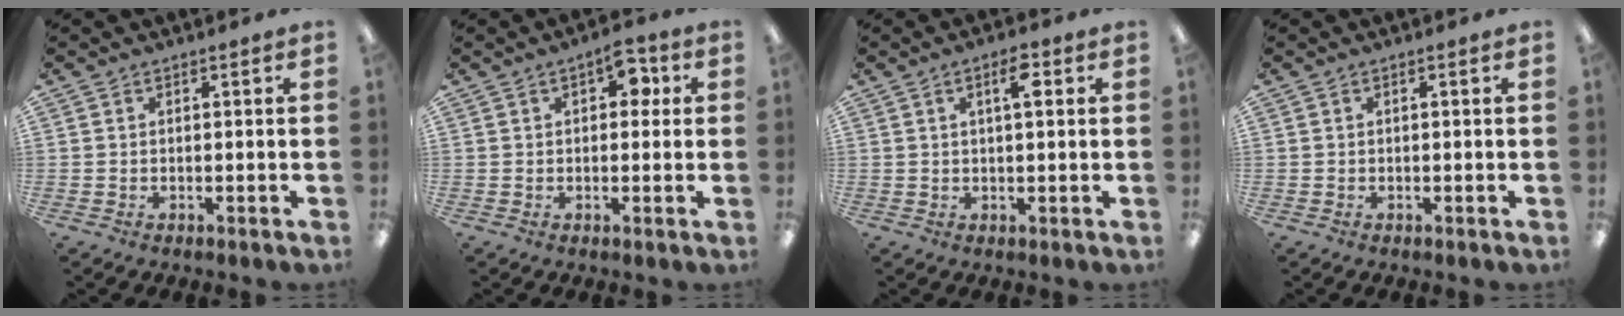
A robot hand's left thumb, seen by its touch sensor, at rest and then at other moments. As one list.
[{"total": 6.6, "force": [2.3, 3.6, 5.0], "torque": [-0.060, -0.003, 0.033]}, {"total": 4.9, "force": [1.9, 1.6, 4.1], "torque": [-0.063, -0.002, 0.026]}, {"total": 0.0}]